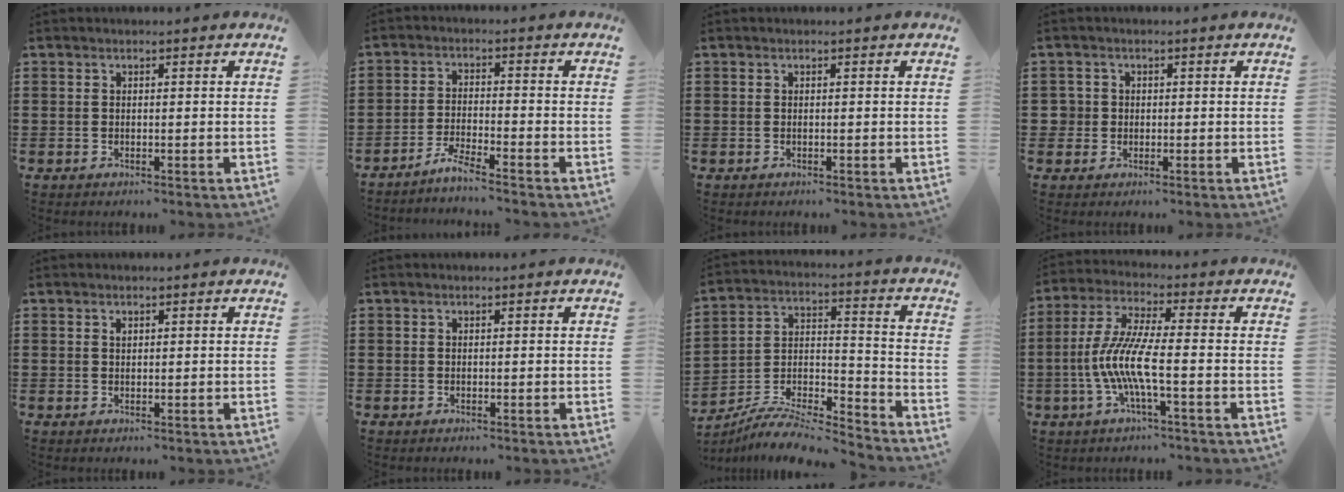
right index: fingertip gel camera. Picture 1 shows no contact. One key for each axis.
{"total": 3.2, "fx": -3.0, "fy": -0.7, "fz": 0.9, "tx": -0.026, "ty": -0.002, "tz": -0.061}
{"total": 0.0}
{"total": 2.1, "fx": 0.0, "fy": 2.1, "fz": 0.4, "tx": -0.017, "ty": 0.008, "tz": -0.003}
{"total": 0.6, "fx": 0.3, "fy": 0.4, "fz": 0.3, "tx": -0.006, "ty": 0.002, "tz": 0.006}
{"total": 0.0}
{"total": 7.4, "fx": -6.9, "fy": 1.6, "fz": 2.1, "tx": -0.032, "ty": 0.006, "tz": -0.135}
{"total": 8.6, "fx": -2.6, "fy": 1.0, "fz": 8.2, "tx": -0.189, "ty": -0.018, "tz": -0.059}